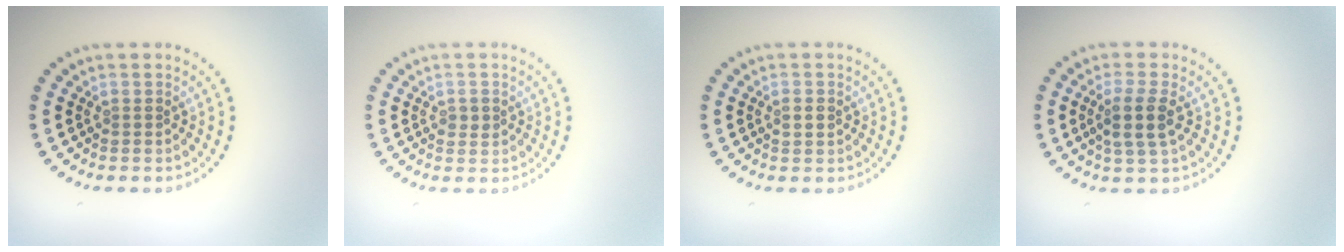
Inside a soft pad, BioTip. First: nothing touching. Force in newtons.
{"total": 1.3, "press": 1.3, "slide": 0.2}
{"total": 0.9, "press": 0.9, "slide": 0.0}
{"total": 2.9, "press": 2.5, "slide": 1.4}